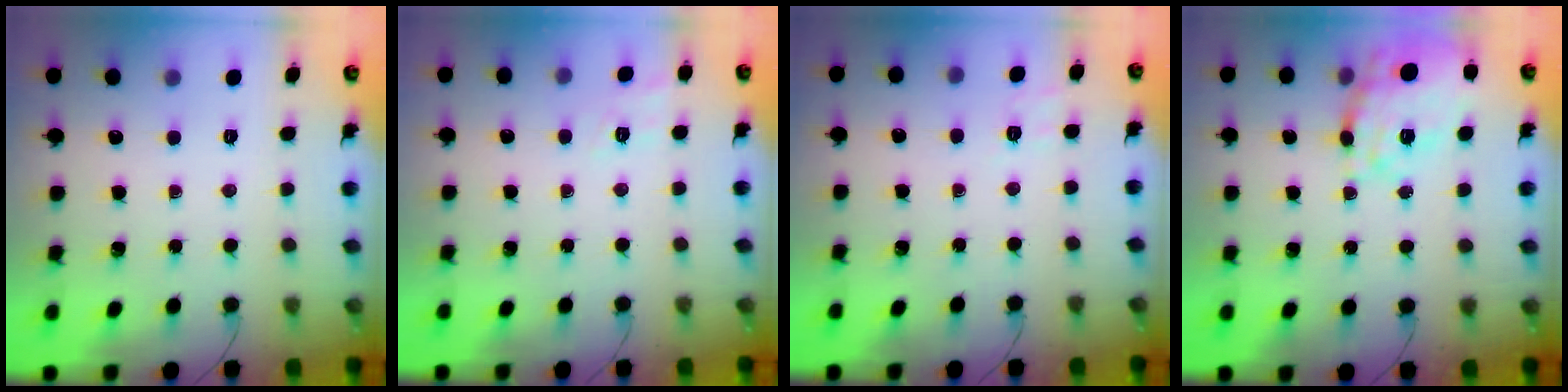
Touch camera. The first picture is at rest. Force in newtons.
{"total": 7.2, "press": 6.8, "slide": 2.1}
{"total": 2.4, "press": 1.7, "slide": 1.7}
{"total": 23.1, "press": 23.0, "slide": 2.1}